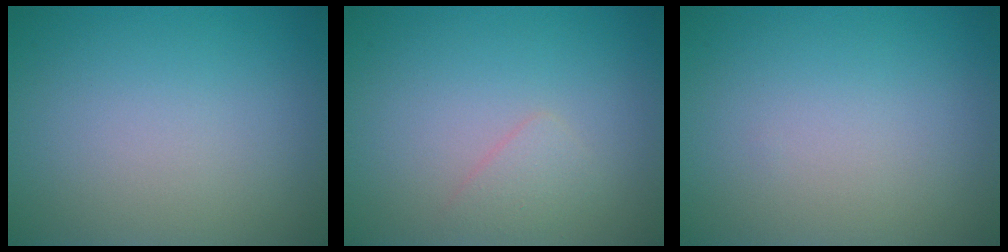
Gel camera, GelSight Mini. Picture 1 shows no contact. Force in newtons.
{"total": 1.3, "press": 1.3, "slide": 0.1}
{"total": 0.0}